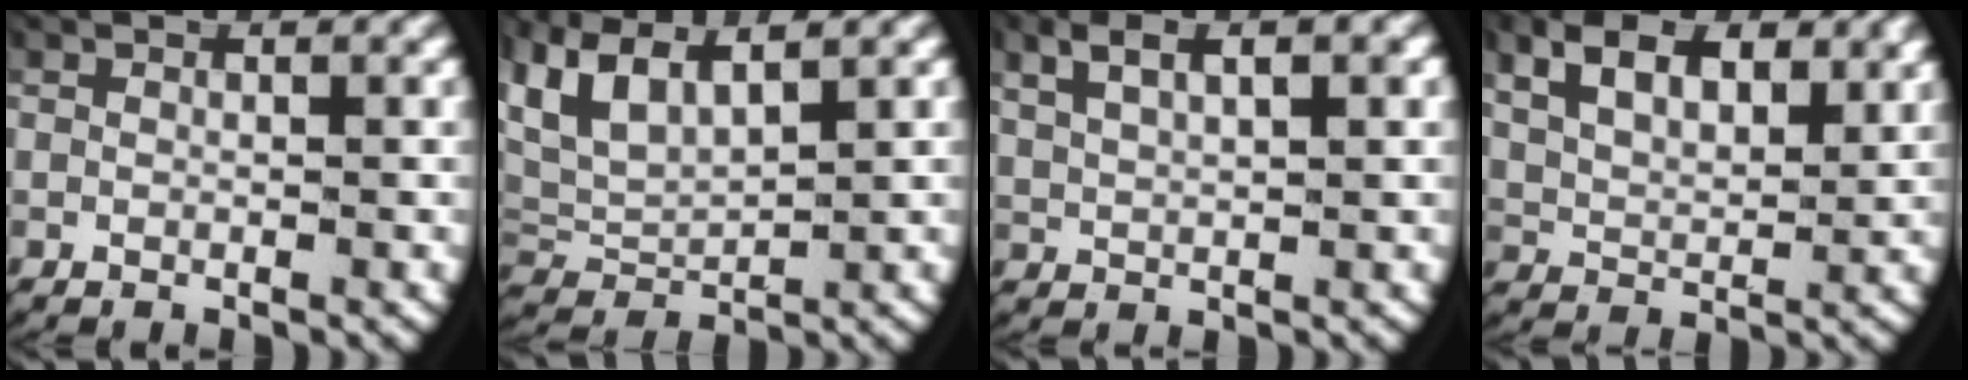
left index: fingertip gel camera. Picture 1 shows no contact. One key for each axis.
{"total": 6.7, "fx": 1.8, "fy": 5.0, "fz": 4.1, "tx": -0.126, "ty": -0.012, "tz": 0.037}
{"total": 4.0, "fx": 2.5, "fy": 1.5, "fz": 2.8, "tx": -0.046, "ty": 0.015, "tz": 0.046}
{"total": 7.1, "fx": 3.5, "fy": 4.7, "fz": 4.0, "tx": -0.083, "ty": 0.000, "tz": 0.053}